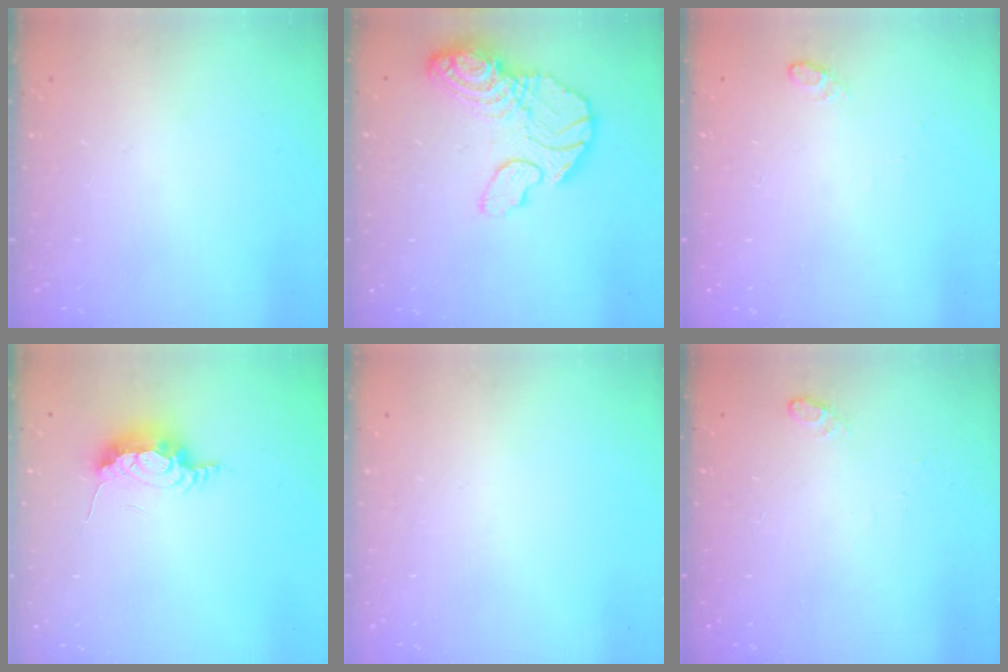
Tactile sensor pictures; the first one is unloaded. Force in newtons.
{"total": 15.4, "press": 15.3, "slide": 1.3}
{"total": 6.2, "press": 4.6, "slide": 4.1}
{"total": 9.6, "press": 8.1, "slide": 5.2}
{"total": 0.0}
{"total": 6.2, "press": 4.6, "slide": 4.1}